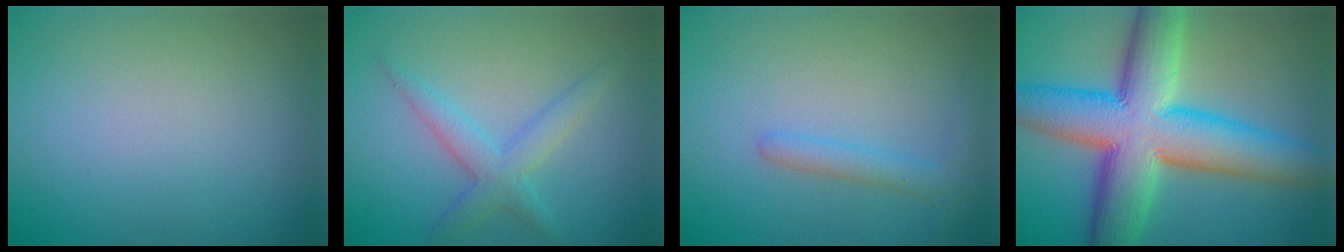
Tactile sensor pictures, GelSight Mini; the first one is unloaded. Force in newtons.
{"total": 3.0, "press": 3.0, "slide": 0.1}
{"total": 2.0, "press": 2.0, "slide": 0.2}
{"total": 12.8, "press": 12.8, "slide": 0.2}